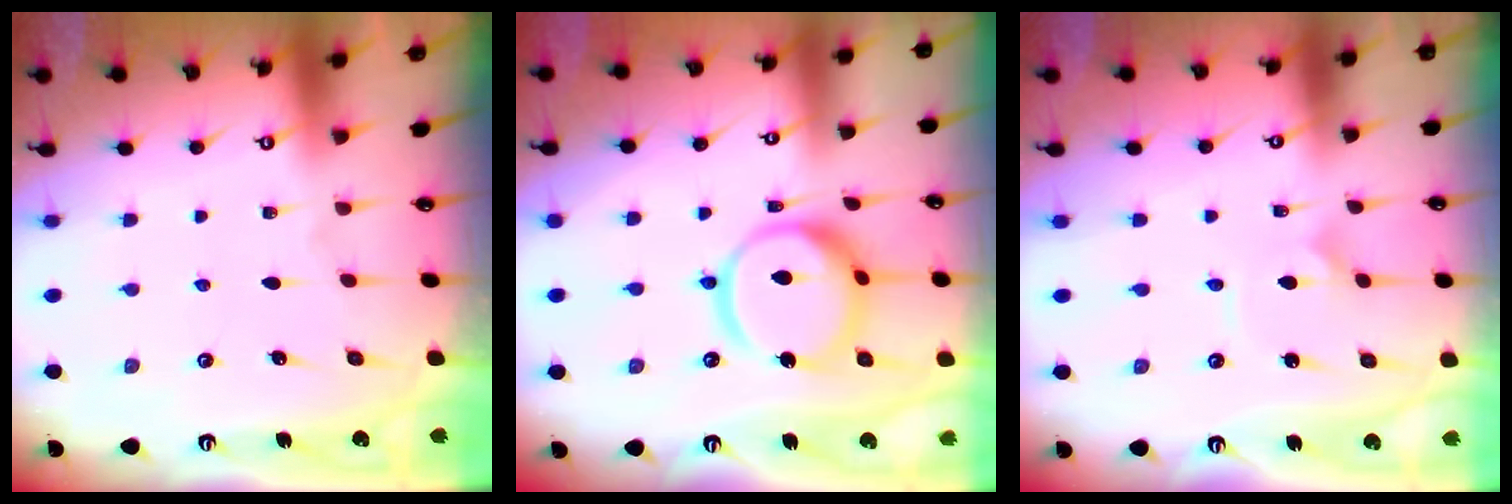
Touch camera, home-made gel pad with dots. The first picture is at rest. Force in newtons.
{"total": 13.7, "press": 13.6, "slide": 1.3}
{"total": 1.8, "press": 1.8, "slide": 0.1}